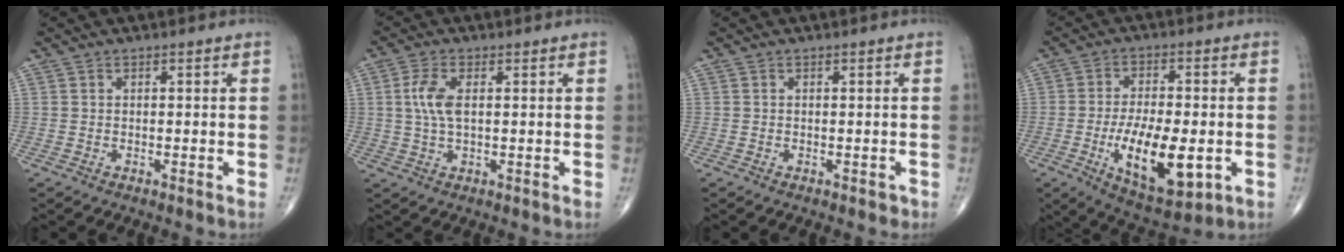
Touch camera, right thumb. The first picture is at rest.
{"total": 5.3, "force": [0.8, 2.4, 4.6], "torque": [-0.113, 0.004, 0.015]}
{"total": 0.7, "force": [-0.4, 0.5, 0.3], "torque": [0.003, 0.002, -0.005]}
{"total": 15.4, "force": [-3.9, 6.6, 13.4], "torque": [-0.209, 0.000, -0.051]}